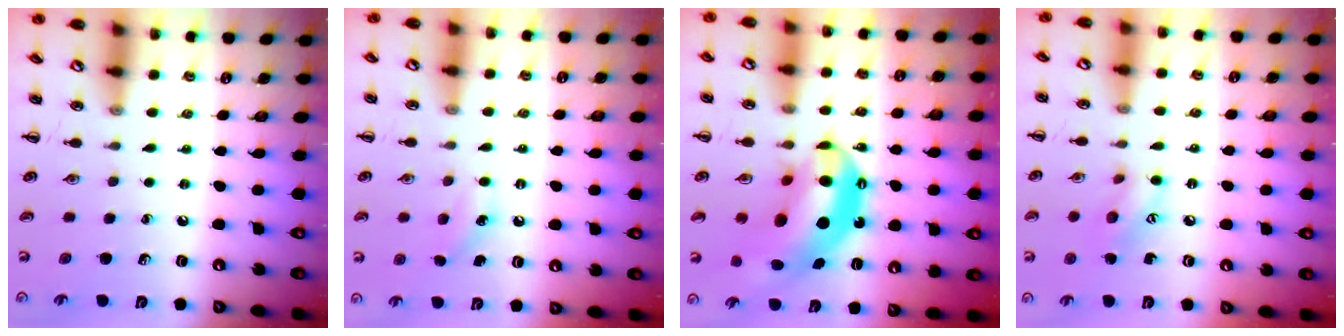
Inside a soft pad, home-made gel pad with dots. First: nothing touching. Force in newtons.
{"total": 4.6, "press": 4.4, "slide": 1.4}
{"total": 15.4, "press": 14.8, "slide": 4.2}
{"total": 7.7, "press": 7.6, "slide": 0.8}